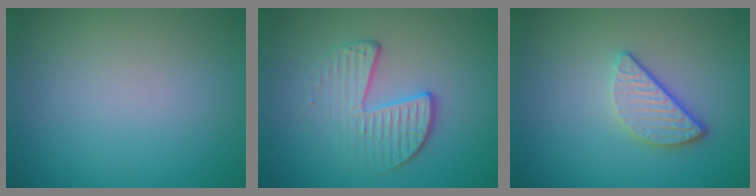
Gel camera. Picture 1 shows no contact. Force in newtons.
{"total": 4.1, "press": 2.8, "slide": 2.9}
{"total": 3.1, "press": 2.5, "slide": 1.8}